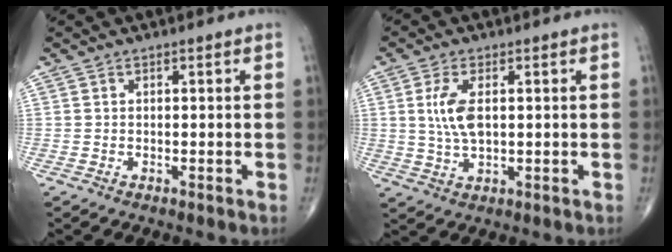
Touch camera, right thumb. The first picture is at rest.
{"total": 6.3, "force": [1.0, 2.9, 5.5], "torque": [-0.118, -0.003, 0.021]}